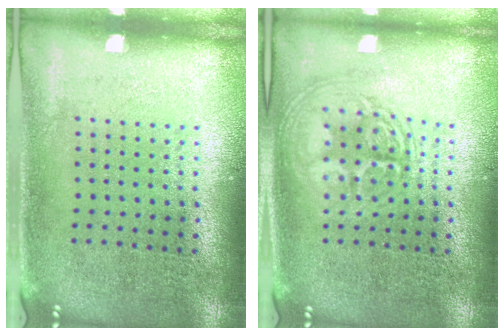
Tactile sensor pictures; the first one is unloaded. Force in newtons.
{"total": 3.0, "press": 3.0, "slide": 0.4}